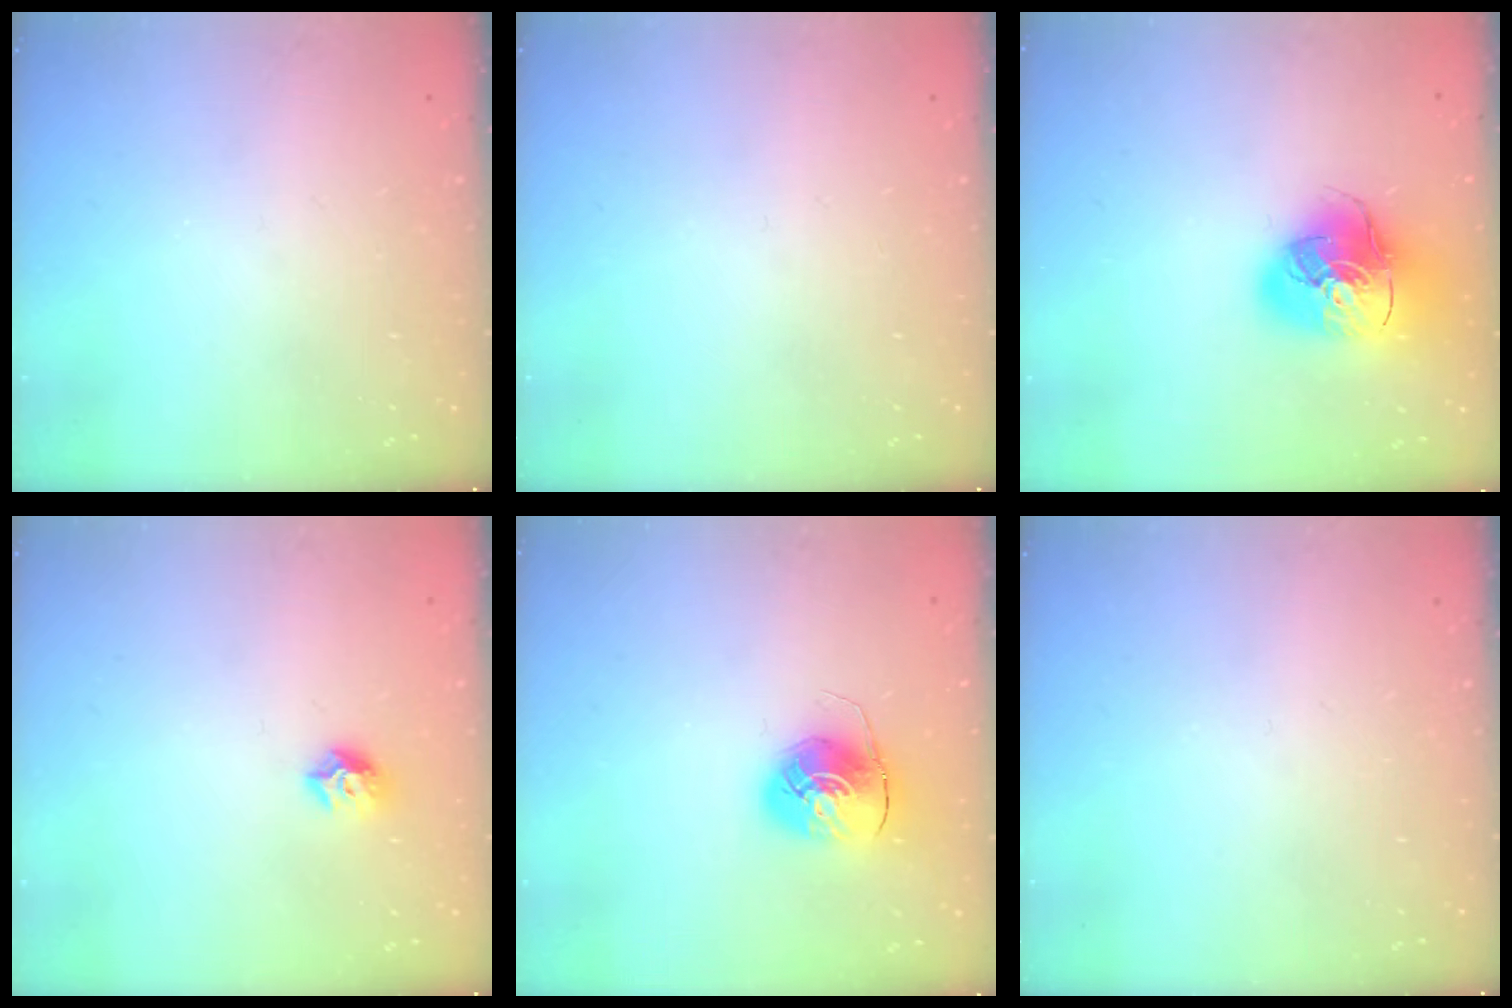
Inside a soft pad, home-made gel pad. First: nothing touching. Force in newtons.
{"total": 0.0}
{"total": 17.4, "press": 17.2, "slide": 2.7}
{"total": 8.2, "press": 8.1, "slide": 1.0}
{"total": 8.6, "press": 8.6, "slide": 0.6}
{"total": 0.0}